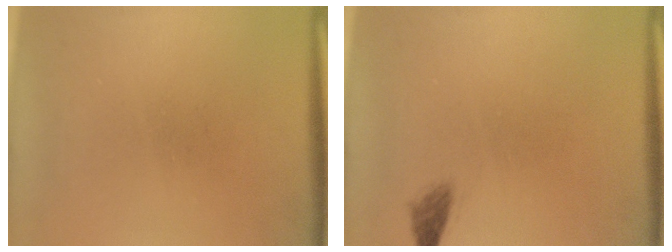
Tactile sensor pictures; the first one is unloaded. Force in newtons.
{"total": 1.3}